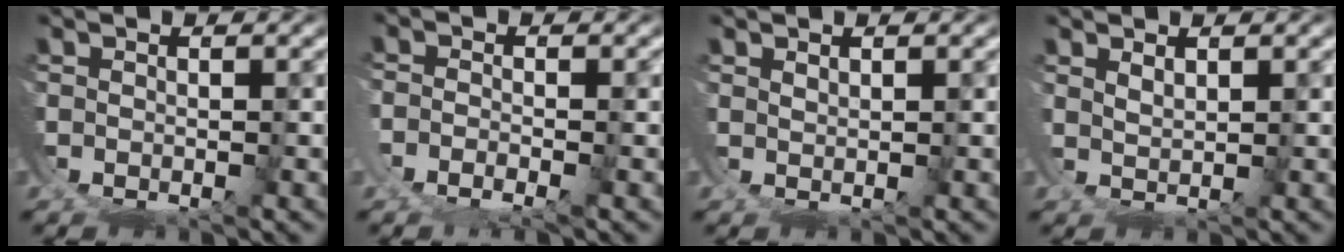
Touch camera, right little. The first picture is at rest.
{"total": 1.1, "force": [-0.7, -0.7, 0.4], "torque": [0.001, -0.001, -0.010]}
{"total": 1.5, "force": [1.3, -0.6, -0.4], "torque": [0.011, 0.001, 0.024]}
{"total": 2.1, "force": [2.1, 0.3, 0.1], "torque": [-0.005, 0.005, 0.031]}